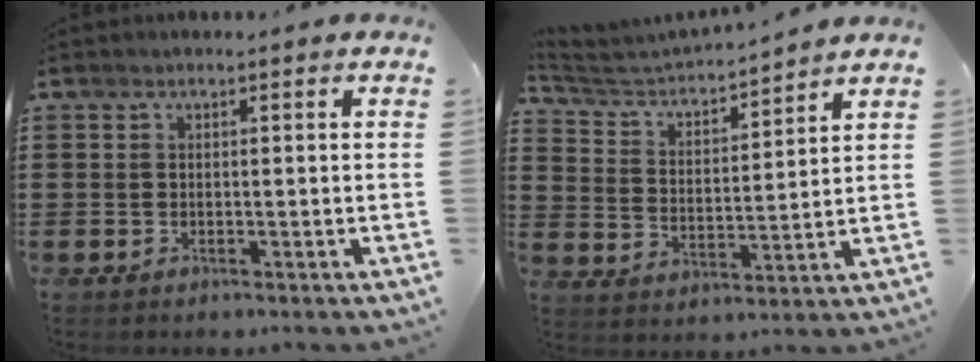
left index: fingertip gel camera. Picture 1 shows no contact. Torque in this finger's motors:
{"motor_torque": [0.07, 0.16, 0.05, 0.02]}